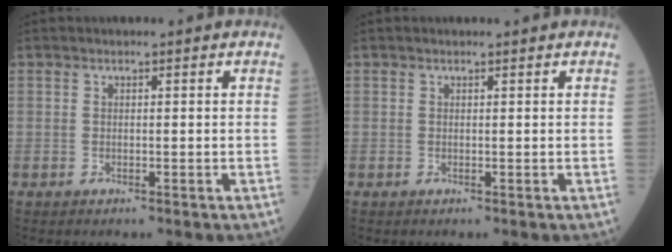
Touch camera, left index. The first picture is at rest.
{"total": 0.5, "force": [0.5, 0.0, 0.1], "torque": [-0.009, 0.000, 0.006]}